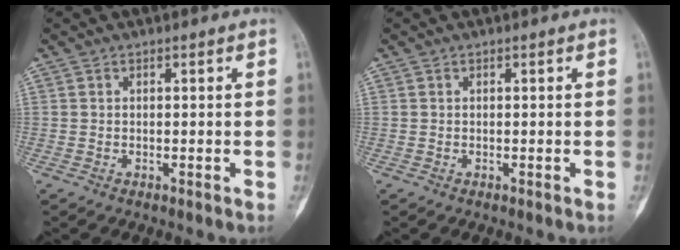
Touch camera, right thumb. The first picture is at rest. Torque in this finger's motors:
{"motor_torque": [0.00, 0.00, 0.10, -0.02, 0.02]}